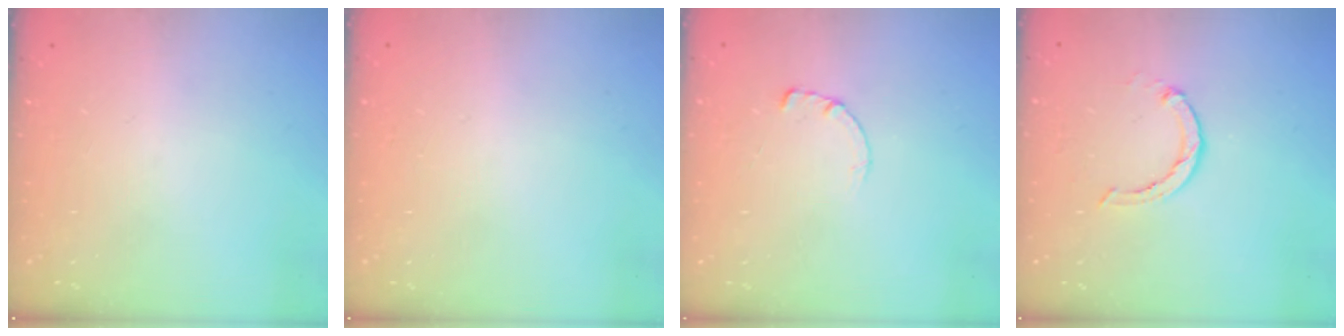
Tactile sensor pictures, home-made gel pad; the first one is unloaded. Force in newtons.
{"total": 2.7, "press": 2.7, "slide": 0.2}
{"total": 0.7, "press": 0.6, "slide": 0.2}
{"total": 3.0, "press": 3.0, "slide": 0.4}